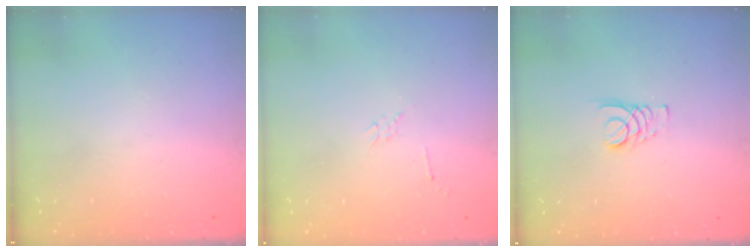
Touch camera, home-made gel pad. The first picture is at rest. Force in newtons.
{"total": 2.3, "press": 2.3, "slide": 0.4}
{"total": 3.4, "press": 3.4, "slide": 0.5}